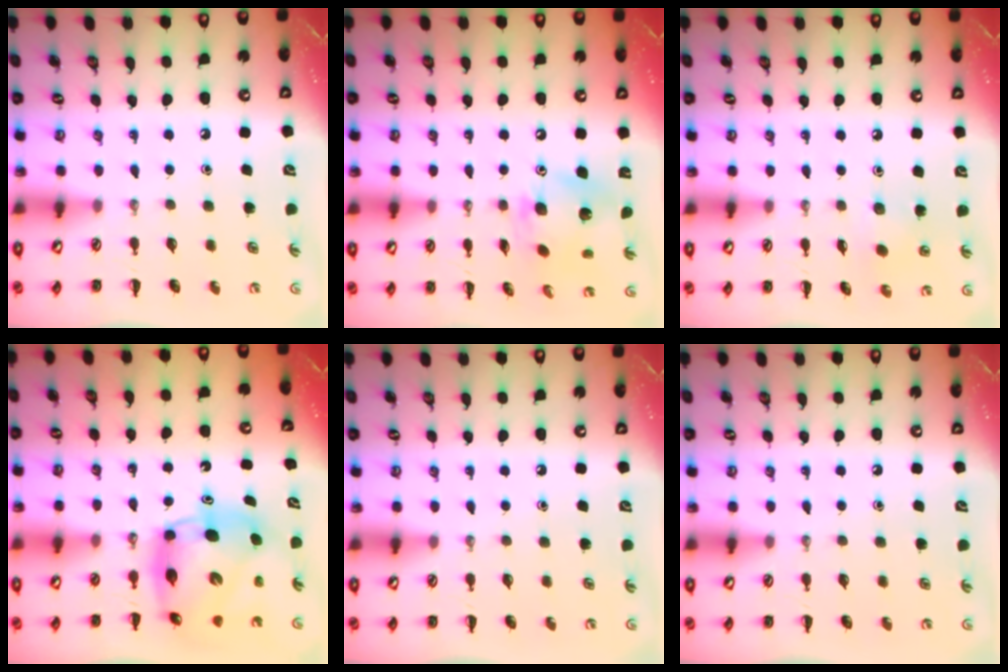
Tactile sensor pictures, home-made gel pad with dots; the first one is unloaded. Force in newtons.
{"total": 9.4, "press": 9.4, "slide": 0.1}
{"total": 2.6, "press": 2.5, "slide": 0.9}
{"total": 8.3, "press": 7.9, "slide": 2.5}
{"total": 0.0}
{"total": 0.0}